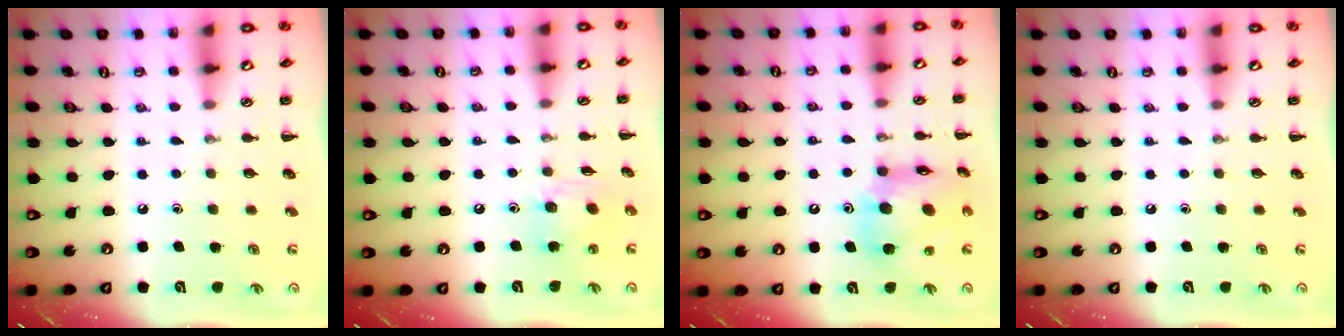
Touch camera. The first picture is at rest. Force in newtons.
{"total": 10.7, "press": 10.5, "slide": 2.2}
{"total": 13.9, "press": 13.3, "slide": 3.9}
{"total": 0.0}